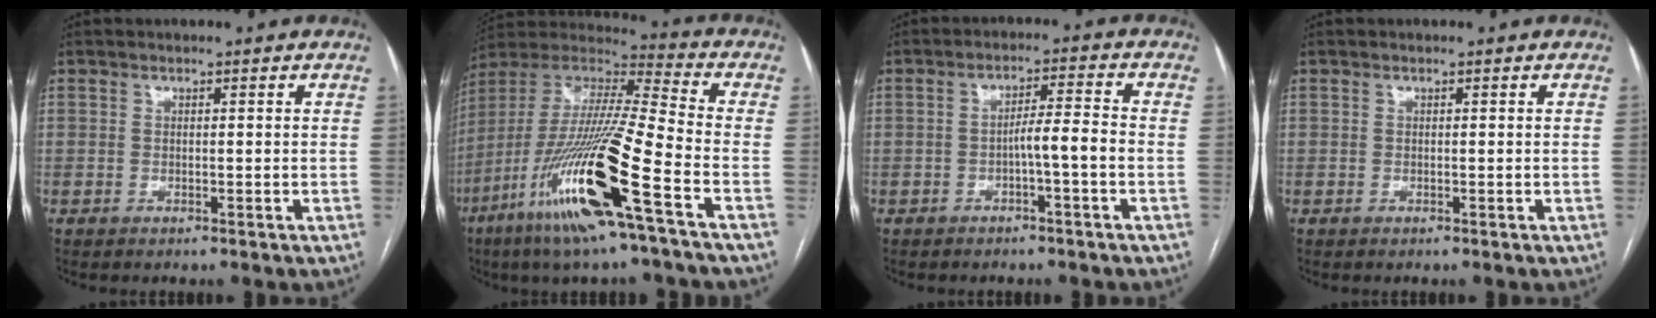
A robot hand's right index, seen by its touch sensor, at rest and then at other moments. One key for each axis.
{"total": 22.0, "fx": -9.9, "fy": 0.4, "fz": 19.7, "tx": -0.423, "ty": -0.048, "tz": -0.196}
{"total": 4.3, "fx": -1.5, "fy": -0.2, "fz": 4.1, "tx": -0.061, "ty": 0.012, "tz": -0.023}
{"total": 0.0}